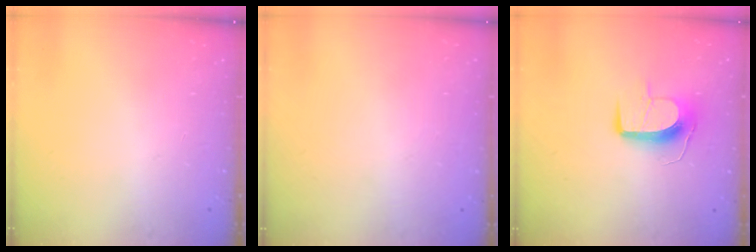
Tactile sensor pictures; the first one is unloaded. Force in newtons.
{"total": 0.0}
{"total": 10.6, "press": 10.6, "slide": 0.1}